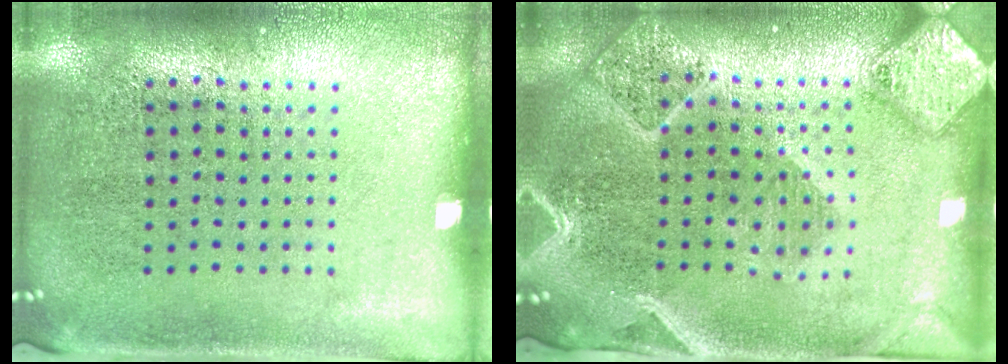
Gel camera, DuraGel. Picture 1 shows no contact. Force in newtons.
{"total": 2.7, "press": 2.4, "slide": 1.2}